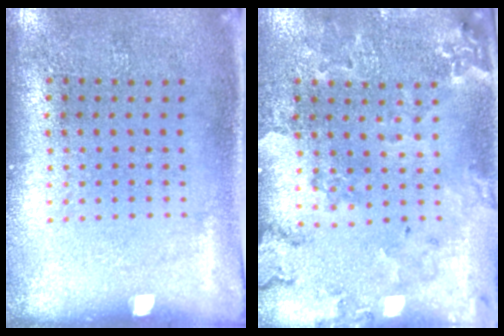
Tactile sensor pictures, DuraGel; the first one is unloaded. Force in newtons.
{"total": 0.7, "press": 0.7, "slide": 0.2}